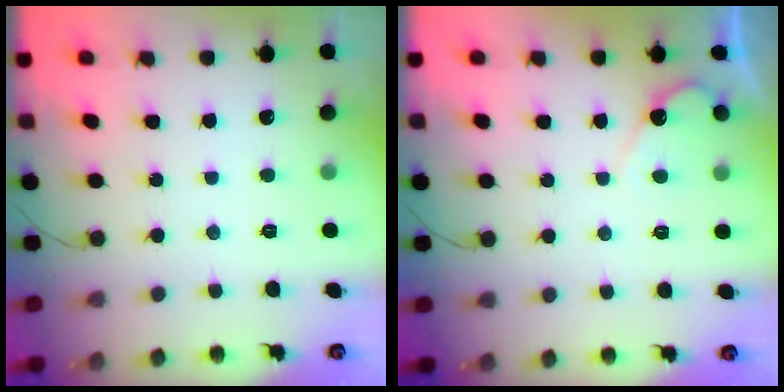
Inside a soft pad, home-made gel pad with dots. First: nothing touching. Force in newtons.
{"total": 5.5, "press": 5.5, "slide": 0.3}